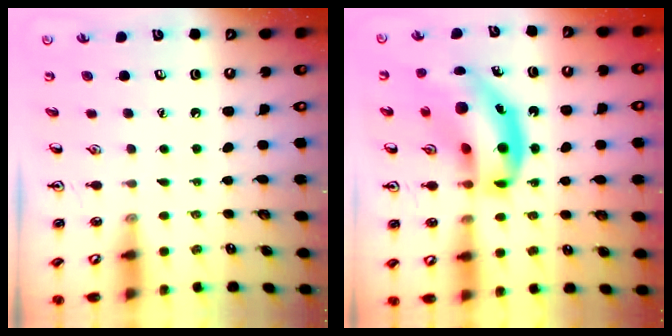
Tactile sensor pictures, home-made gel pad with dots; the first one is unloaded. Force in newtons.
{"total": 19.0, "press": 18.2, "slide": 5.3}